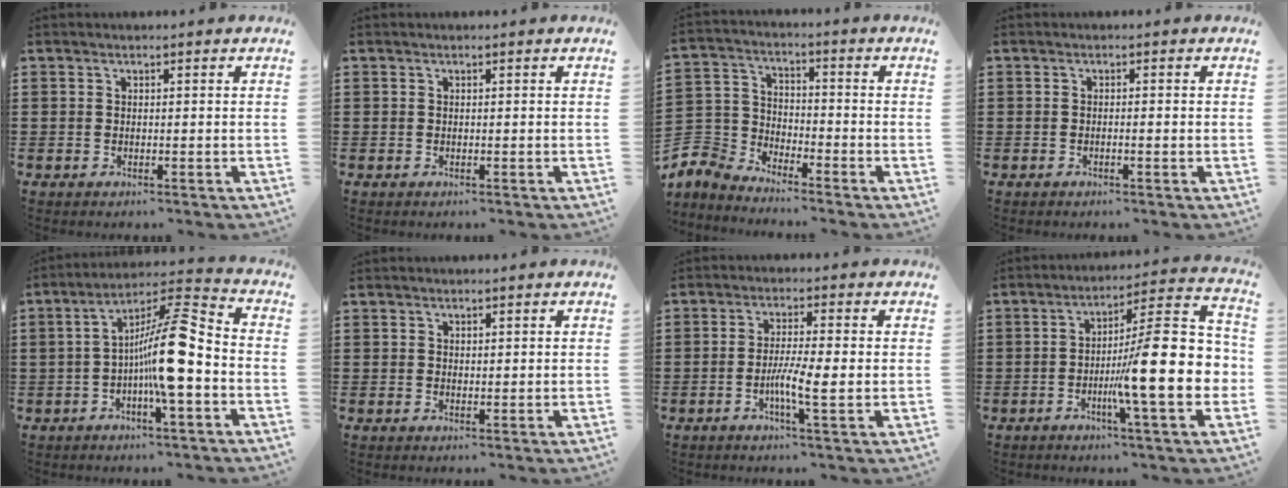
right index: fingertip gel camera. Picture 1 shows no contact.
{"total": 0.0}
{"total": 5.9, "force": [-5.5, 2.2, 0.7], "torque": [-0.059, -0.009, -0.124]}
{"total": 0.9, "force": [-0.5, -0.1, 0.8], "torque": [-0.014, -0.005, -0.008]}
{"total": 12.8, "force": [-2.6, 2.2, 12.4], "torque": [-0.230, 0.009, -0.050]}
{"total": 0.7, "force": [0.6, 0.3, 0.2], "torque": [-0.004, 0.002, 0.011]}
{"total": 6.0, "force": [-1.3, 0.3, 5.8], "torque": [-0.108, -0.010, -0.026]}
{"total": 16.4, "force": [-2.6, 2.6, 16.0], "torque": [-0.246, -0.031, -0.042]}